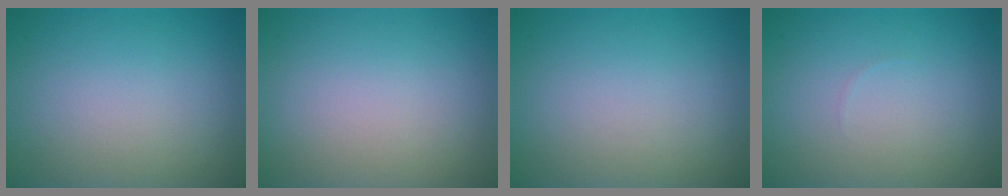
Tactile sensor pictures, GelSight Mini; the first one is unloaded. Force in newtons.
{"total": 0.0}
{"total": 0.0}
{"total": 0.0}